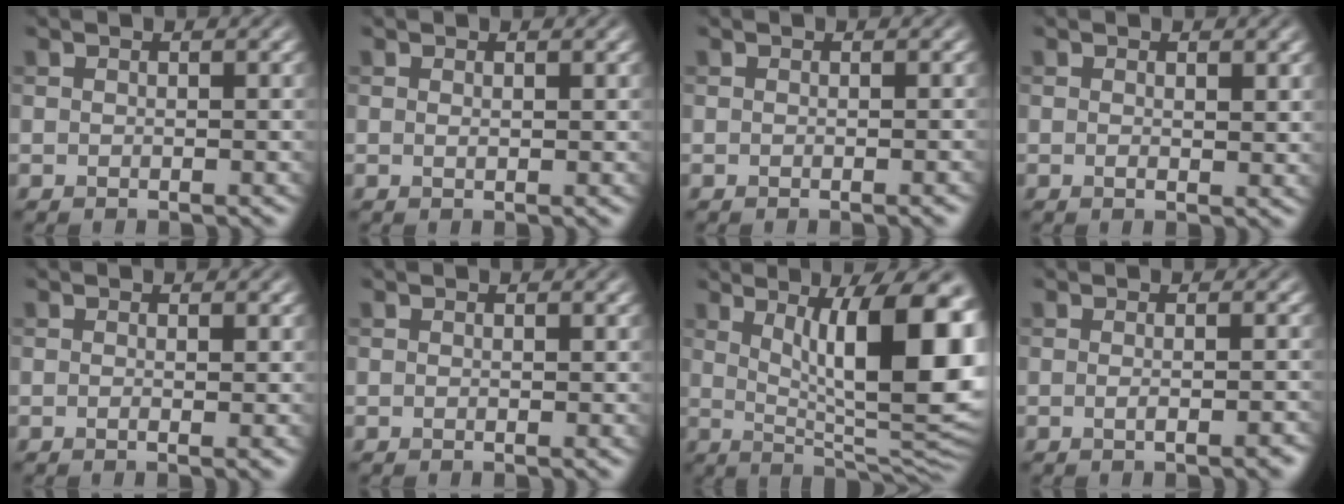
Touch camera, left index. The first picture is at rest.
{"total": 0.5, "force": [0.2, 0.1, 0.4], "torque": [-0.006, -0.002, 0.004]}
{"total": 1.0, "force": [-0.2, 0.3, 0.9], "torque": [-0.005, 0.001, -0.005]}
{"total": 1.3, "force": [0.4, 0.4, 1.2], "torque": [-0.015, -0.006, 0.006]}
{"total": 1.3, "force": [-0.1, 0.3, 1.3], "torque": [-0.014, -0.002, -0.004]}
{"total": 0.0}
{"total": 13.9, "force": [3.2, 4.2, 12.8], "torque": [-0.157, -0.008, 0.055]}
{"total": 2.6, "force": [-0.4, 0.9, 2.3], "torque": [-0.016, 0.004, -0.007]}